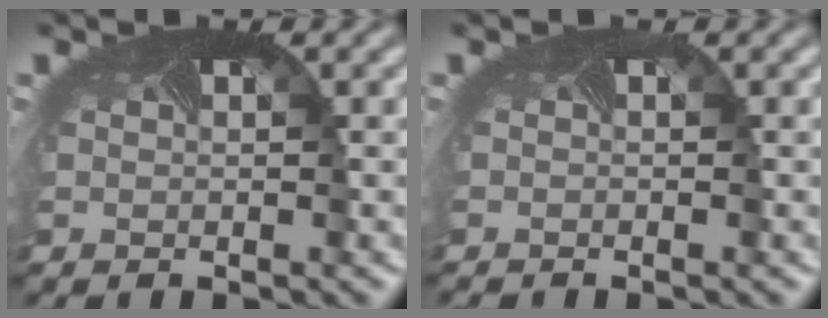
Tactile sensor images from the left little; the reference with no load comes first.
{"total": 0.8, "force": [-0.8, -0.3, 0.0], "torque": [-0.003, -0.009, -0.013]}